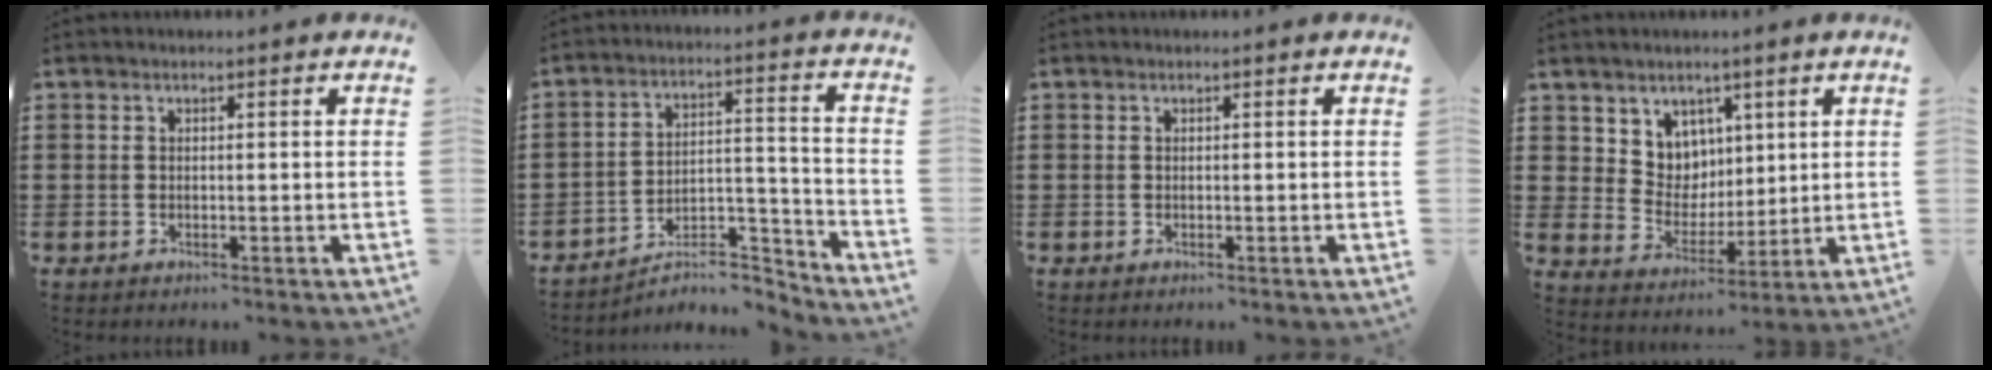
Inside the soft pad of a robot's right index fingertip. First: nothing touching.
{"total": 6.5, "force": [-6.0, 1.3, 2.2], "torque": [-0.033, 0.007, -0.116]}
{"total": 0.0}
{"total": 6.8, "force": [4.2, 5.3, 0.4], "torque": [-0.047, -0.011, 0.081]}